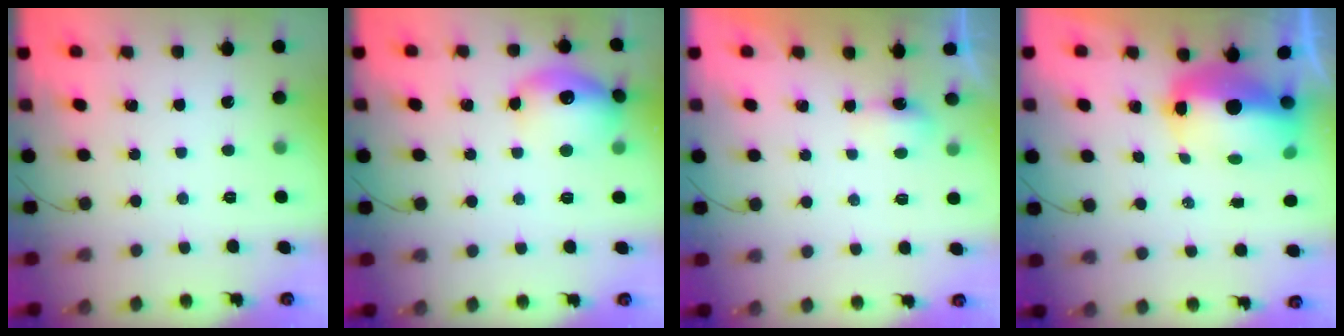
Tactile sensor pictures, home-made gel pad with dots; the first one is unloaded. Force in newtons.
{"total": 15.4, "press": 15.4, "slide": 1.3}
{"total": 7.9, "press": 3.5, "slide": 7.0}
{"total": 10.7, "press": 10.5, "slide": 2.0}